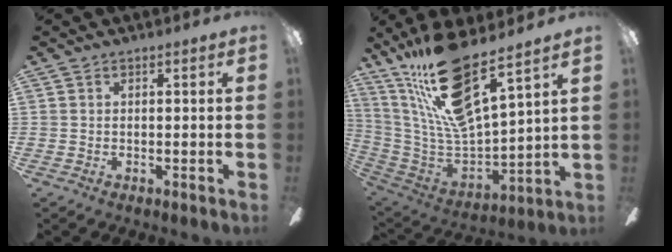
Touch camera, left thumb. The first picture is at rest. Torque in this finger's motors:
{"motor_torque": [0.53, 0.14, 1.13, -1.64, 0.18]}